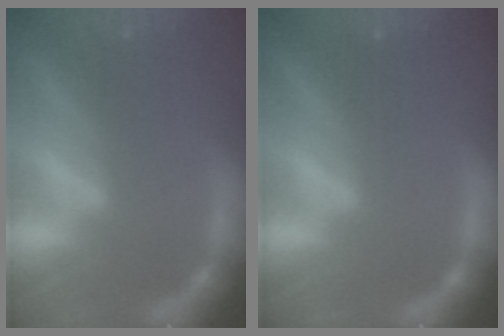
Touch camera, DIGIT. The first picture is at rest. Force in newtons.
{"total": 0.0}